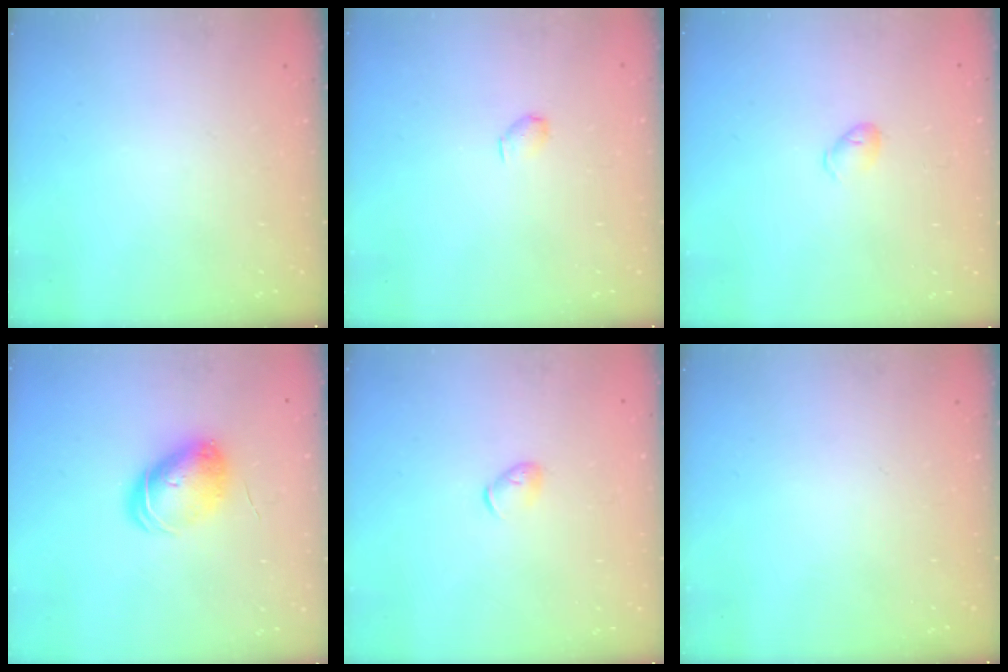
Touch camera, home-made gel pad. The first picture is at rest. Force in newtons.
{"total": 2.9, "press": 2.9, "slide": 0.5}
{"total": 5.4, "press": 5.3, "slide": 0.9}
{"total": 9.0, "press": 9.0, "slide": 0.7}
{"total": 5.0, "press": 4.9, "slide": 1.1}
{"total": 0.0}